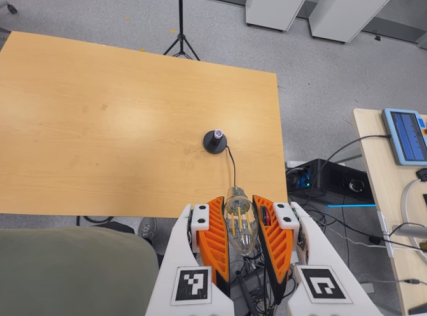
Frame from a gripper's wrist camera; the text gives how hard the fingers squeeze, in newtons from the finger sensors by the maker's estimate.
{"total": 21.4, "left": 22.8, "right": 20.1}